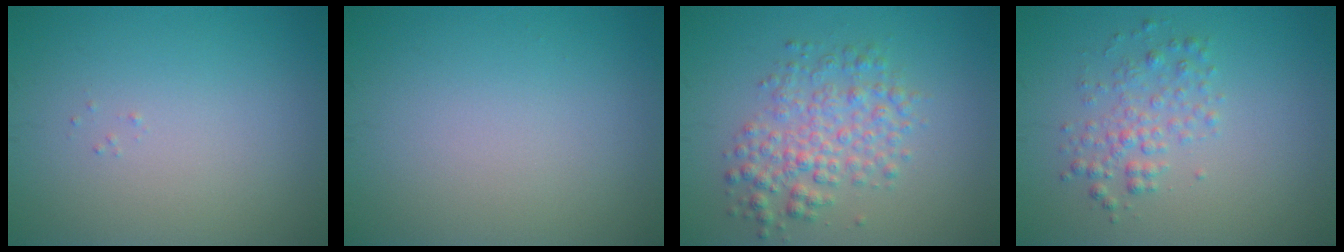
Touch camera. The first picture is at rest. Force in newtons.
{"total": 0.0}
{"total": 4.0, "press": 4.0, "slide": 0.0}
{"total": 2.4, "press": 2.4, "slide": 0.1}